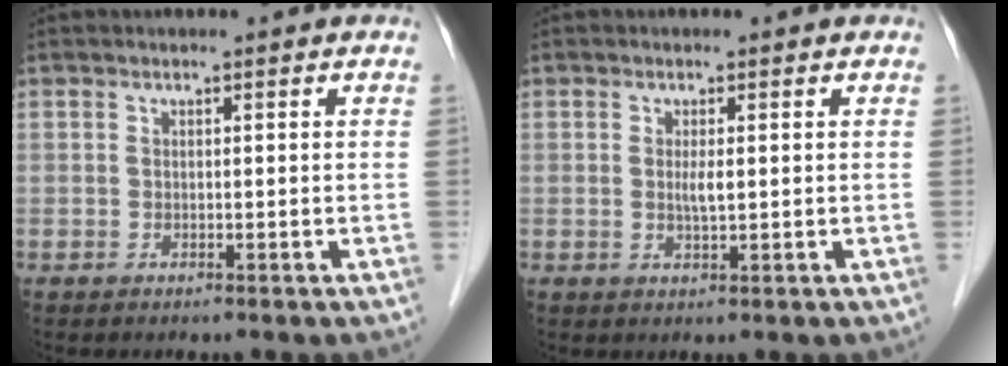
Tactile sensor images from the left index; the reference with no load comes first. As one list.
[{"total": 1.9, "force": [0.2, 0.2, 1.9], "torque": [-0.040, -0.002, 0.004]}]